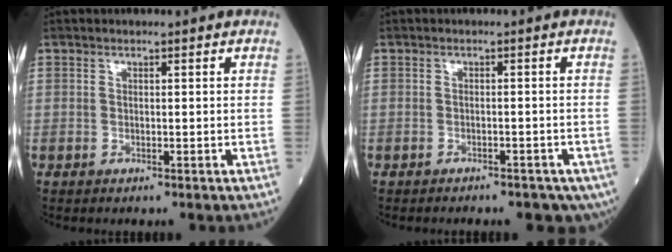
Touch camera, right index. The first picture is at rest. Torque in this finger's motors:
{"motor_torque": [0.16, -0.35, 0.14, 0.01]}